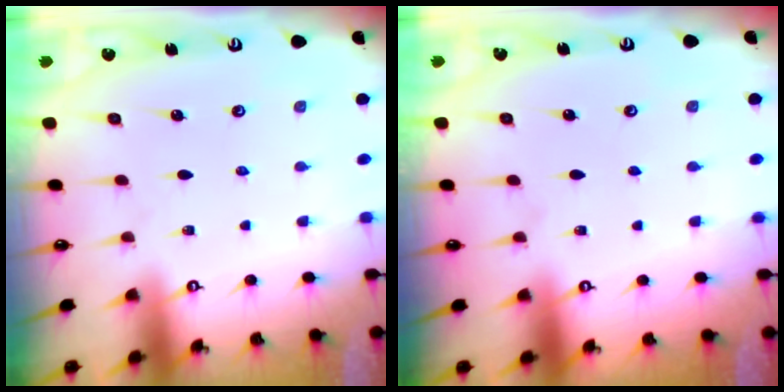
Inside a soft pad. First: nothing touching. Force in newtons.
{"total": 0.0}